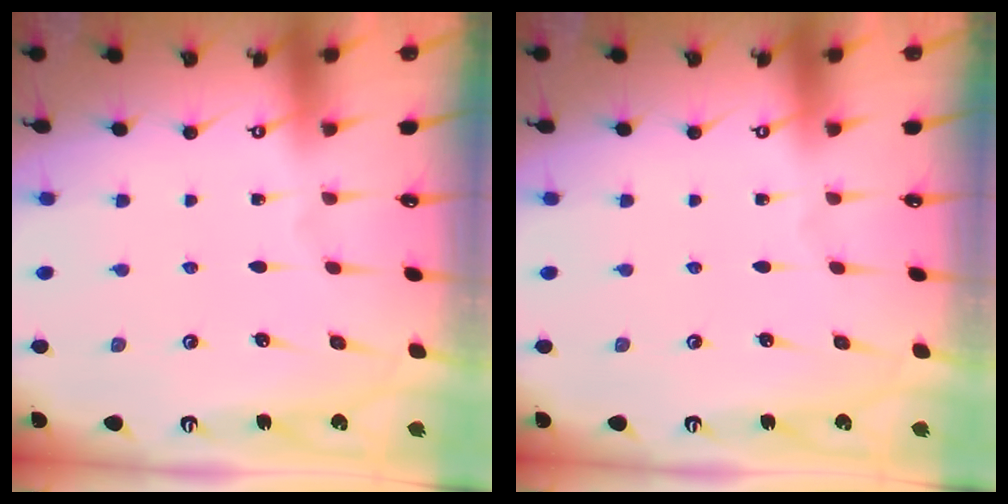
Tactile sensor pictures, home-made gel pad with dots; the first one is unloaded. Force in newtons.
{"total": 0.0}